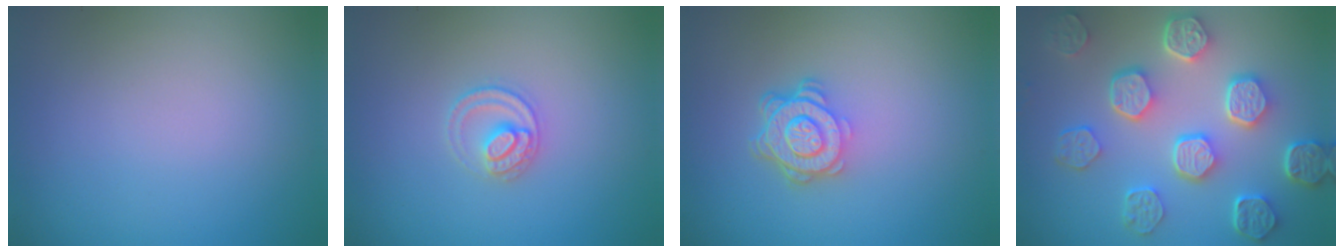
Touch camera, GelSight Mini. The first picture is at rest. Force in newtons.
{"total": 2.2, "press": 2.2, "slide": 0.2}
{"total": 4.5, "press": 3.3, "slide": 3.0}
{"total": 7.6, "press": 5.8, "slide": 4.9}